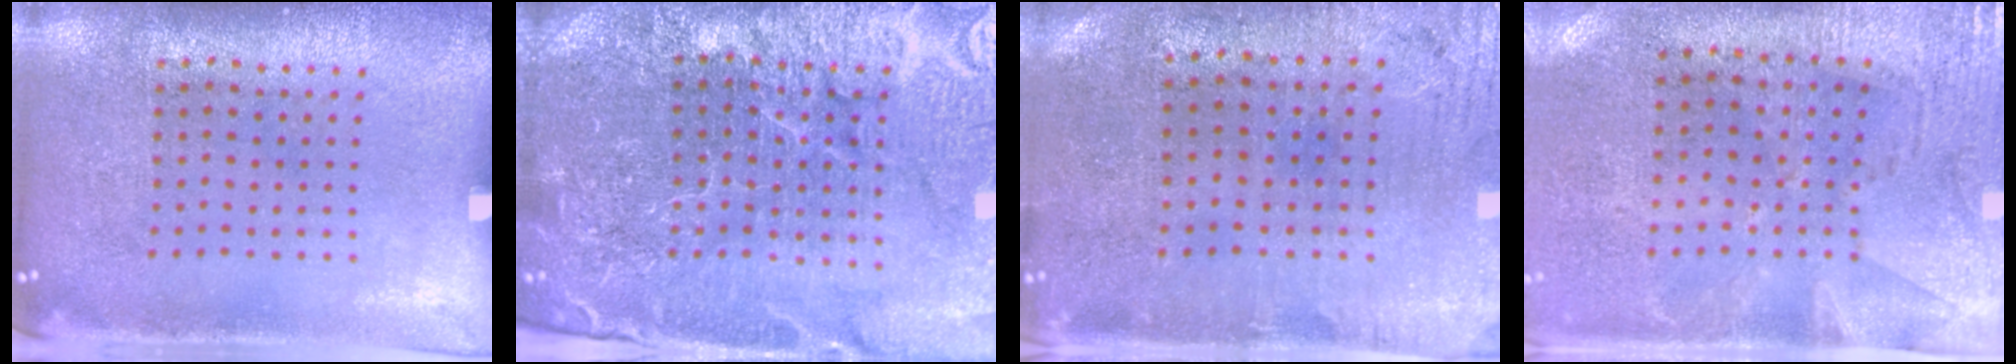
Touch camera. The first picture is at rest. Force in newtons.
{"total": 5.5, "press": 5.0, "slide": 2.3}
{"total": 0.6, "press": 0.4, "slide": 0.5}
{"total": 2.7, "press": 2.3, "slide": 1.5}